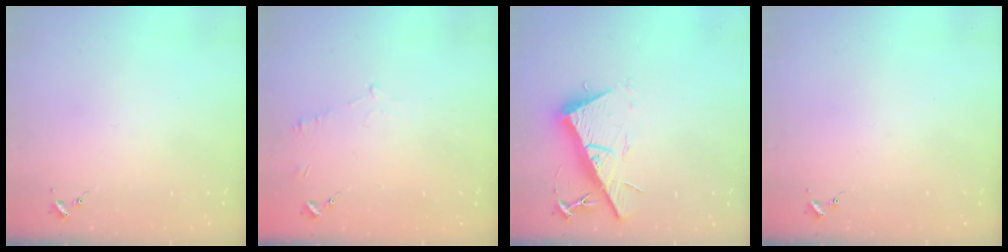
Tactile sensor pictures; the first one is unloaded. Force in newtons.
{"total": 4.5, "press": 4.2, "slide": 1.4}
{"total": 14.6, "press": 14.6, "slide": 0.4}
{"total": 0.0}